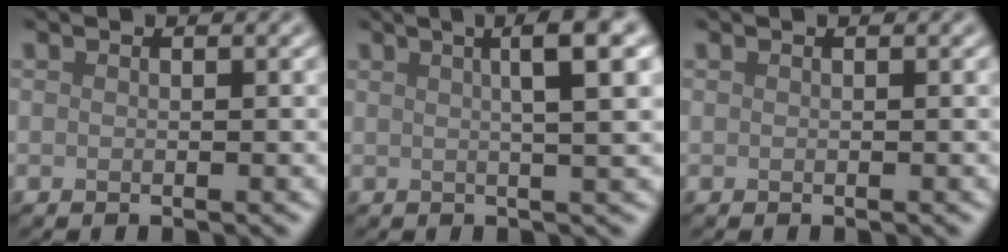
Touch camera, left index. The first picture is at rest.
{"total": 5.4, "force": [1.7, 1.2, 5.0], "torque": [-0.058, 0.018, 0.021]}
{"total": 0.0}